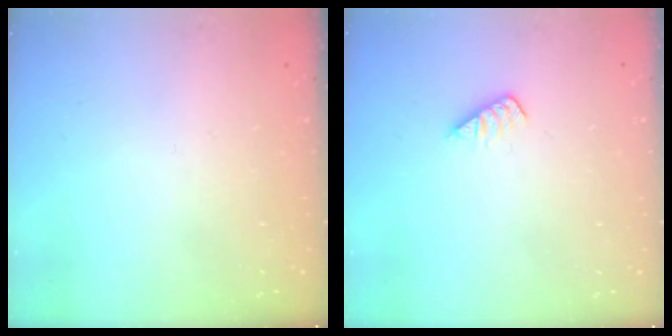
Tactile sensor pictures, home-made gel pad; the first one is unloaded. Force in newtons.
{"total": 1.6, "press": 1.5, "slide": 0.3}